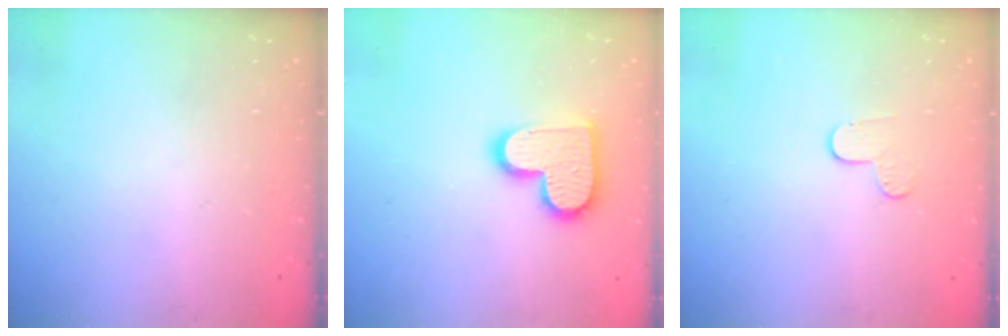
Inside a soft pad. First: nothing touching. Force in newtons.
{"total": 14.2, "press": 14.2, "slide": 1.1}
{"total": 3.8, "press": 3.8, "slide": 0.3}